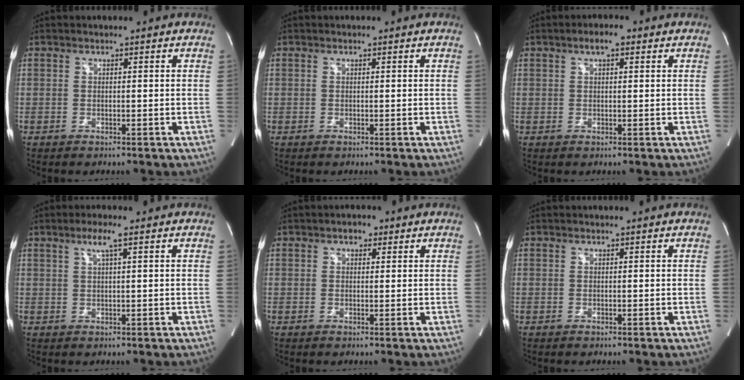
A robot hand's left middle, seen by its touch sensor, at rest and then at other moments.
{"total": 0.0}
{"total": 2.9, "force": [1.7, 1.0, 2.1], "torque": [-0.041, 0.014, 0.025]}
{"total": 2.7, "force": [1.6, -0.2, 2.2], "torque": [-0.048, 0.004, 0.028]}
{"total": 1.8, "force": [1.1, 1.1, 0.9], "torque": [-0.017, 0.011, 0.015]}
{"total": 0.0}